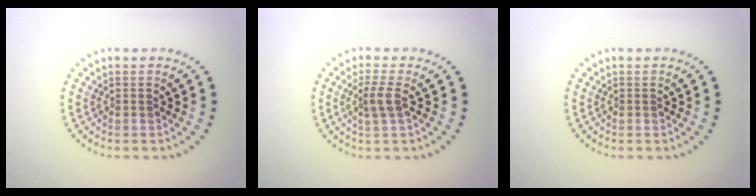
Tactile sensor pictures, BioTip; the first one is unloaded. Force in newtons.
{"total": 2.1, "press": 1.7, "slide": 1.2}
{"total": 0.0}